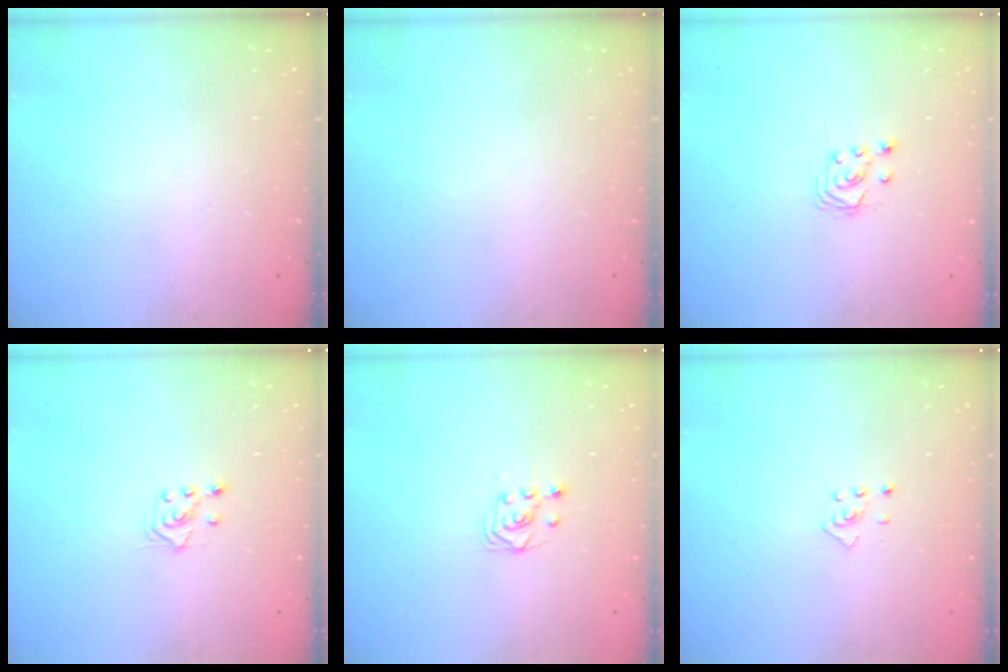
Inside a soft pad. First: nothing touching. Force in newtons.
{"total": 0.0}
{"total": 3.0, "press": 3.0, "slide": 0.3}
{"total": 3.0, "press": 2.9, "slide": 0.7}
{"total": 2.5, "press": 2.2, "slide": 1.2}
{"total": 2.5, "press": 2.4, "slide": 0.8}